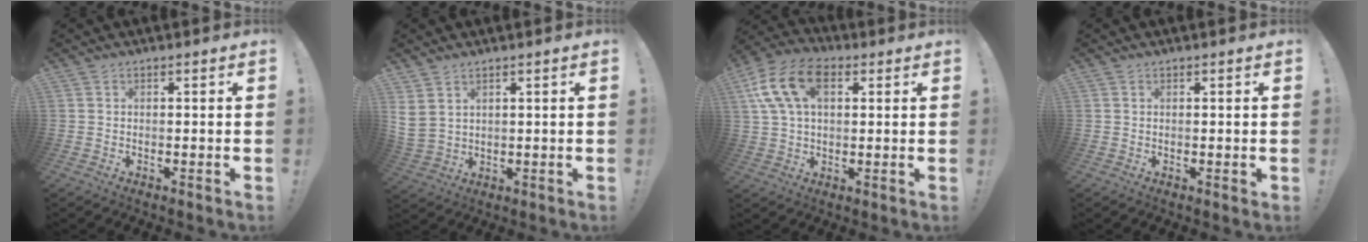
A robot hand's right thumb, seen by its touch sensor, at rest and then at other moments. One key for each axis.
{"total": 4.9, "fx": 2.8, "fy": 3.3, "fz": 2.4, "tx": -0.052, "ty": -0.012, "tz": 0.056}
{"total": 15.5, "fx": 5.3, "fy": 9.8, "fz": 10.8, "tx": -0.209, "ty": -0.002, "tz": 0.099}
{"total": 0.5, "fx": 0.3, "fy": 0.2, "fz": 0.3, "tx": -0.006, "ty": 0.001, "tz": 0.005}